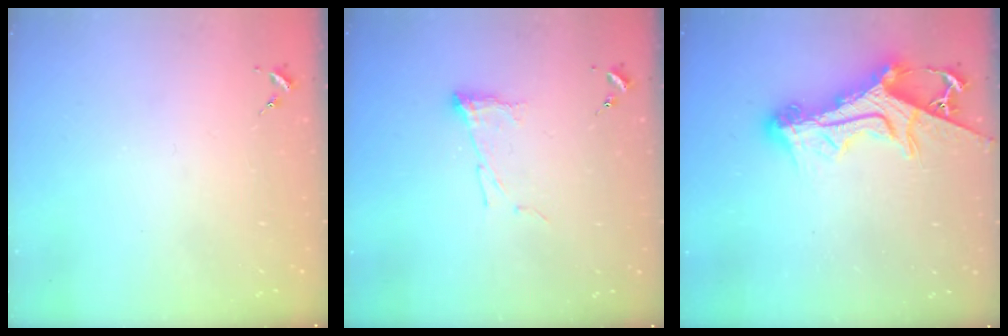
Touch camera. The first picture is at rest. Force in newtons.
{"total": 7.2, "press": 7.2, "slide": 0.4}
{"total": 15.5, "press": 15.4, "slide": 1.6}